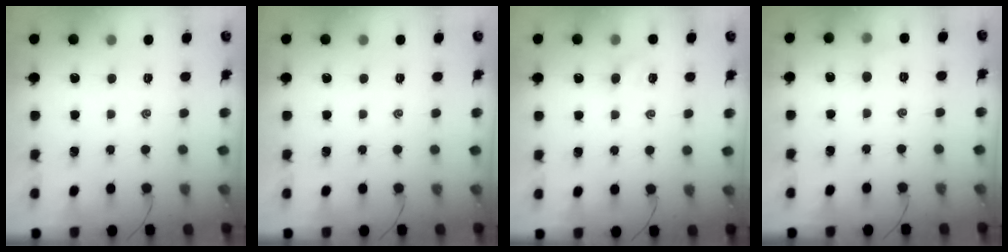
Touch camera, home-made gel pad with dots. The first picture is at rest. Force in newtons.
{"total": 0.0}
{"total": 3.2, "press": 3.0, "slide": 1.1}
{"total": 3.8, "press": 3.6, "slide": 1.2}